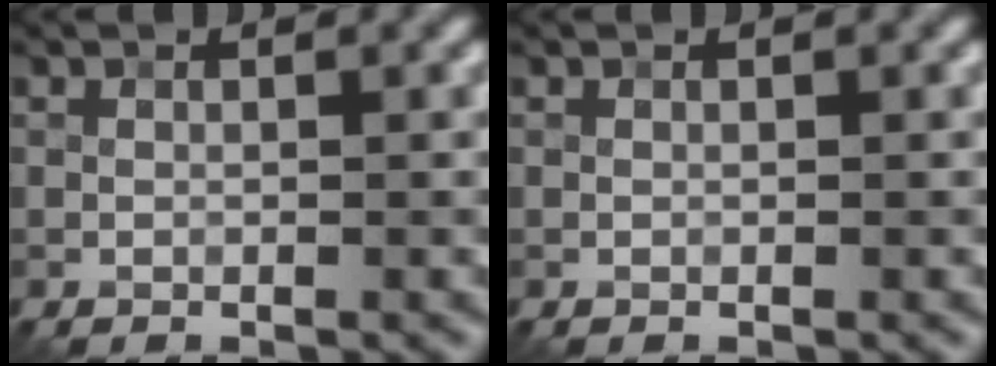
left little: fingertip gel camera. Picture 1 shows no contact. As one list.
[{"total": 0.0}]